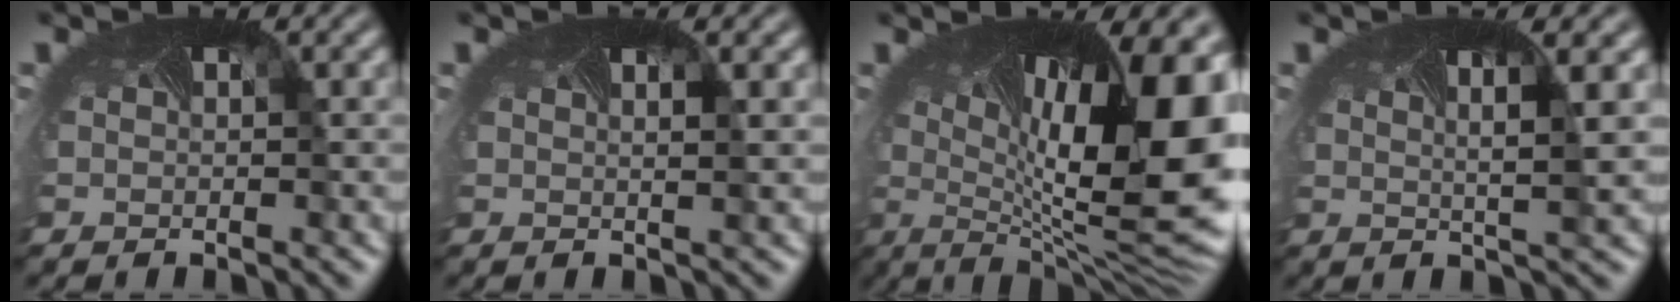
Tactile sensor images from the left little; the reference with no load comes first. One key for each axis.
{"total": 0.9, "fx": 0.3, "fy": 0.2, "fz": 0.9, "tx": -0.009, "ty": -0.002, "tz": -0.004}
{"total": 17.9, "fx": 0.6, "fy": 7.1, "fz": 16.5, "tx": -0.254, "ty": -0.022, "tz": 0.011}
{"total": 3.0, "fx": 0.7, "fy": 0.3, "fz": 2.9, "tx": -0.059, "ty": -0.012, "tz": 0.009}